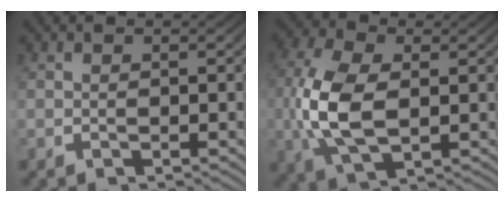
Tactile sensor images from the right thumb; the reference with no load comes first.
{"total": 8.8, "force": [-0.3, 5.4, 6.9], "torque": [-0.180, -0.028, 0.011]}